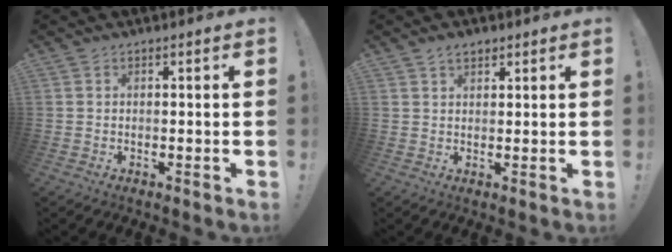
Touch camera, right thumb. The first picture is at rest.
{"total": 3.0, "force": [2.0, 1.8, 1.3], "torque": [-0.020, -0.007, 0.037]}